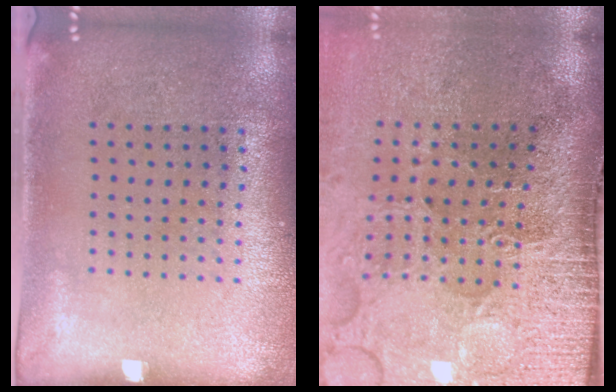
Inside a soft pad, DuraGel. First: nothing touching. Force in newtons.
{"total": 5.1, "press": 4.1, "slide": 3.0}